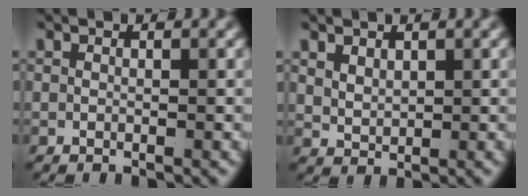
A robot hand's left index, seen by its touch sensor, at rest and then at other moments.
{"total": 1.9, "force": [1.3, 1.0, 0.9], "torque": [-0.026, -0.013, 0.040]}